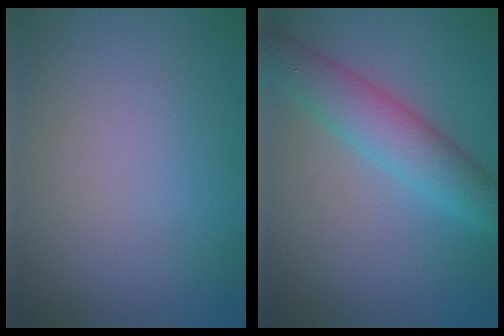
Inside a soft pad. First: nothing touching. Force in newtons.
{"total": 5.1, "press": 5.1, "slide": 0.2}